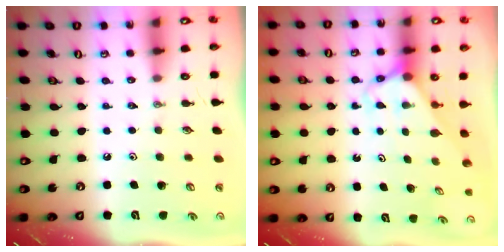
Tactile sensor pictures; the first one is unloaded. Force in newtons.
{"total": 2.5, "press": 2.5, "slide": 0.2}